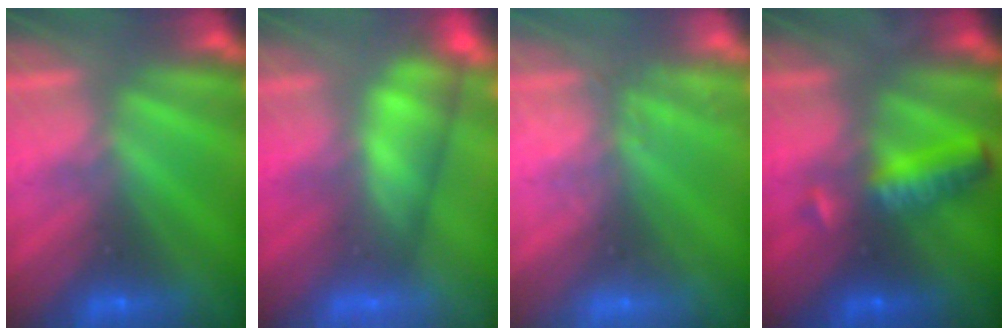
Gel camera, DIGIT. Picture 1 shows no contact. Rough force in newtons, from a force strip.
{"total": 4.0}
{"total": 2.6}
{"total": 7.0}